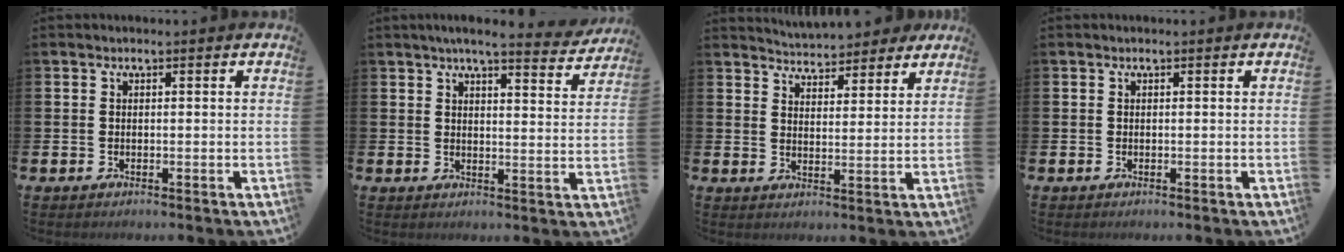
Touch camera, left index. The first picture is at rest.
{"total": 5.0, "force": [4.7, 0.1, 1.9], "torque": [-0.038, -0.025, 0.077]}
{"total": 5.5, "force": [5.4, 1.0, -0.1], "torque": [-0.007, -0.041, 0.096]}
{"total": 0.0}